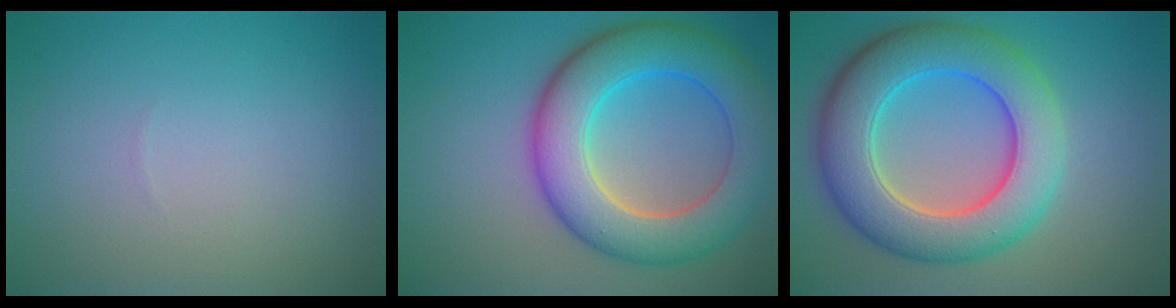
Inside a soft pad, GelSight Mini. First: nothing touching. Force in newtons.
{"total": 9.2, "press": 9.2, "slide": 0.2}
{"total": 9.5, "press": 9.5, "slide": 0.2}